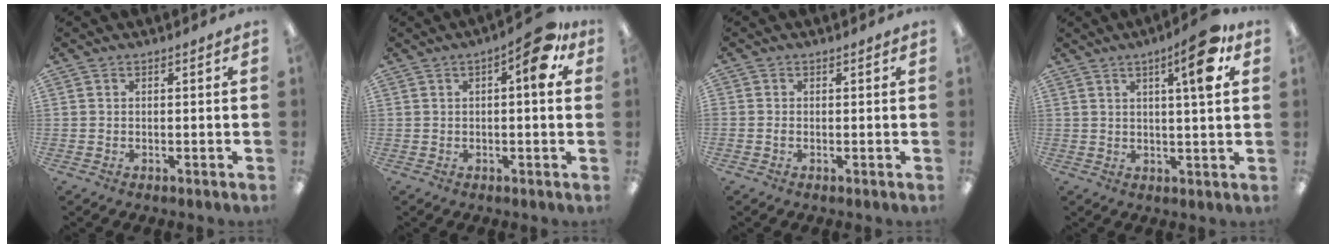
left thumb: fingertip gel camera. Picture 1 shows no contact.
{"total": 8.6, "force": [3.4, 2.8, 7.4], "torque": [-0.095, -0.013, 0.048]}
{"total": 0.6, "force": [-0.3, 0.5, 0.3], "torque": [-0.006, 0.002, -0.007]}
{"total": 9.9, "force": [4.7, 1.9, 8.5], "torque": [-0.126, -0.011, 0.067]}